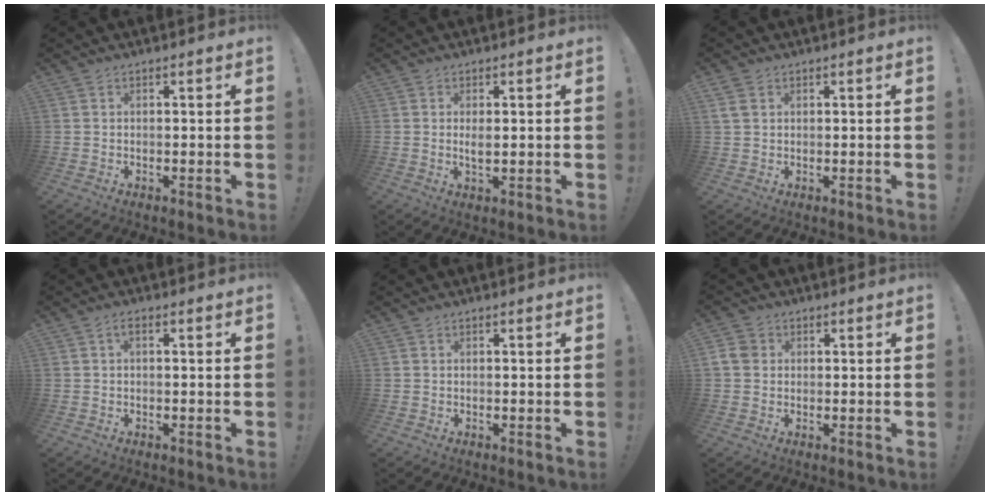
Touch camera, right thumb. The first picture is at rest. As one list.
[{"total": 2.4, "force": [0.3, 0.8, 2.3], "torque": [-0.030, -0.006, 0.001]}, {"total": 3.2, "force": [1.4, 2.2, 1.9], "torque": [-0.036, 0.002, 0.030]}, {"total": 1.5, "force": [-0.3, 0.5, 1.3], "torque": [-0.027, 0.004, -0.006]}, {"total": 0.0}, {"total": 4.8, "force": [0.7, 4.2, 2.3], "torque": [-0.052, 0.010, 0.017]}]